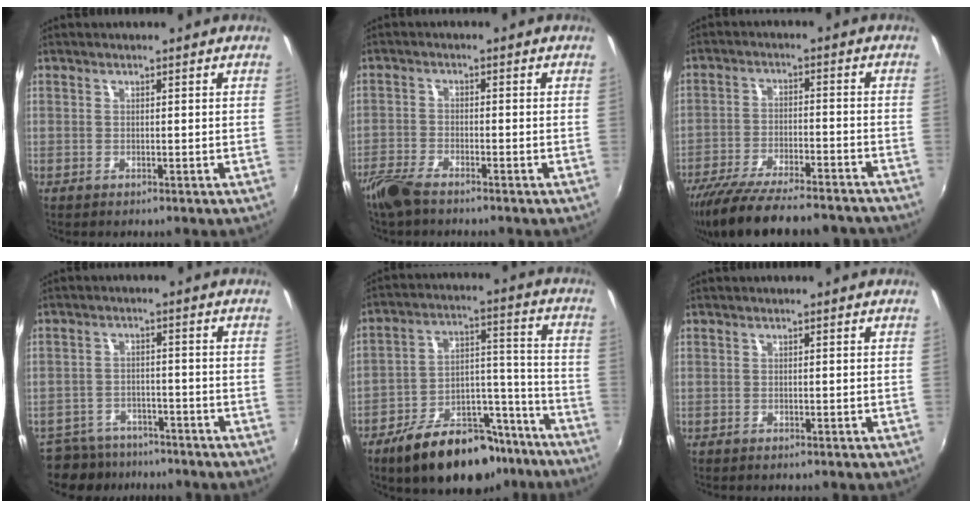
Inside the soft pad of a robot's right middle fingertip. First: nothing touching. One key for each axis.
{"total": 5.5, "fx": -4.5, "fy": 1.4, "fz": 2.7, "tx": -0.078, "ty": -0.012, "tz": -0.093}
{"total": 21.5, "fx": -18.5, "fy": 4.7, "fz": 9.7, "tx": -0.188, "ty": -0.037, "tz": -0.275}
{"total": 10.3, "fx": -8.8, "fy": 4.8, "fz": 2.5, "tx": -0.075, "ty": -0.003, "tz": -0.135}
{"total": 19.5, "fx": -13.9, "fy": 9.6, "fz": 9.7, "tx": -0.164, "ty": 0.038, "tz": -0.192}
{"total": 0.0}